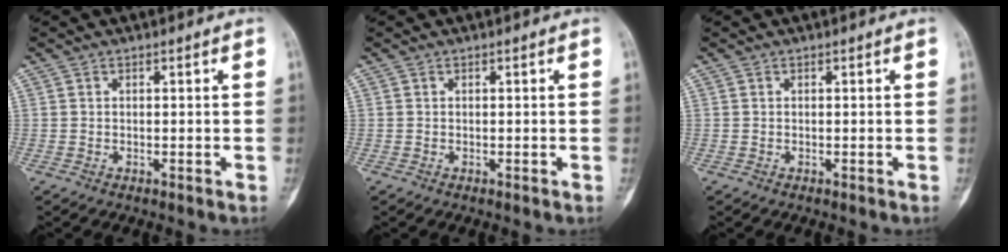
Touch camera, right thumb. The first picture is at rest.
{"total": 0.0}
{"total": 0.0}